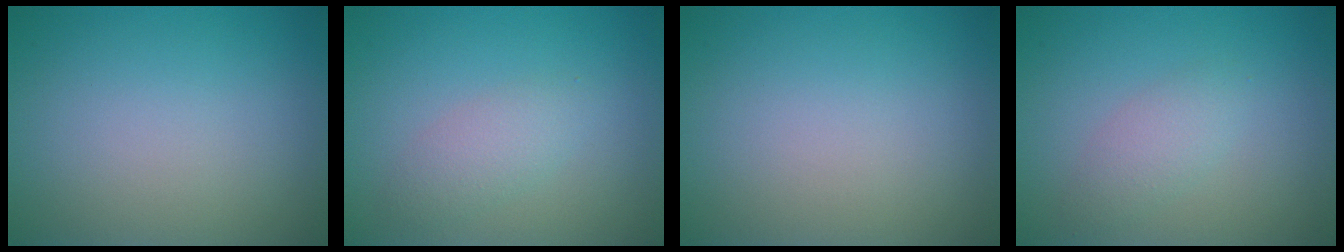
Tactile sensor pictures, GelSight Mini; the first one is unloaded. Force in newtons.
{"total": 2.0, "press": 2.0, "slide": 0.1}
{"total": 0.0}
{"total": 1.9, "press": 1.9, "slide": 0.2}